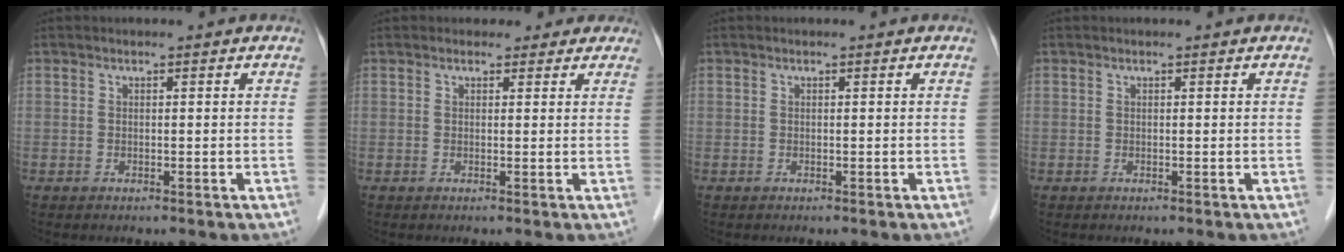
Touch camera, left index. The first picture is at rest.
{"total": 3.6, "force": [3.0, 2.0, 0.1], "torque": [0.018, 0.003, 0.022]}
{"total": 0.0}
{"total": 0.0}